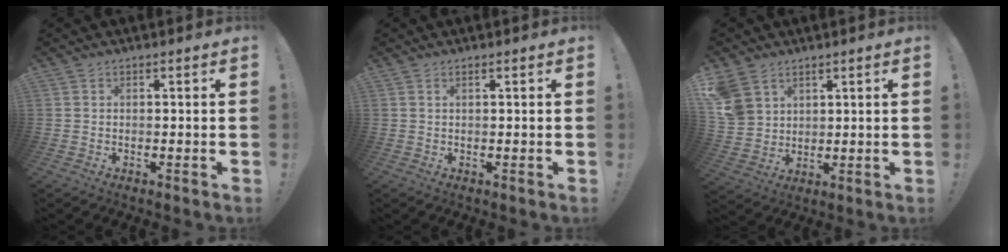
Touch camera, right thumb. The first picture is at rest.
{"total": 0.8, "force": [0.4, 0.0, 0.7], "torque": [-0.008, -0.003, 0.006]}
{"total": 8.4, "force": [4.9, 6.1, 2.9], "torque": [-0.058, -0.025, 0.103]}